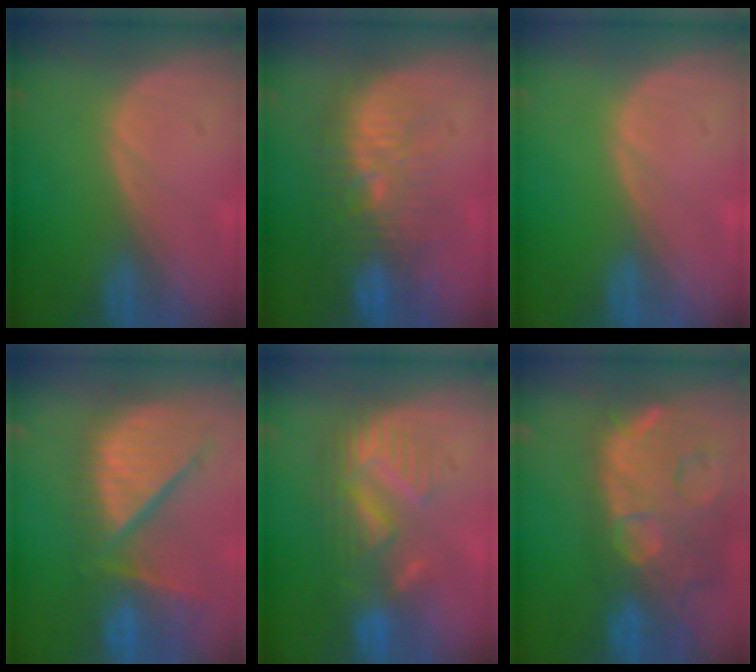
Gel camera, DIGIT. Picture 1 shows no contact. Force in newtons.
{"total": 9.8, "press": 9.0, "slide": 3.8}
{"total": 0.0}
{"total": 12.5, "press": 10.7, "slide": 6.5}
{"total": 8.7, "press": 8.0, "slide": 3.3}
{"total": 14.9, "press": 12.0, "slide": 8.9}